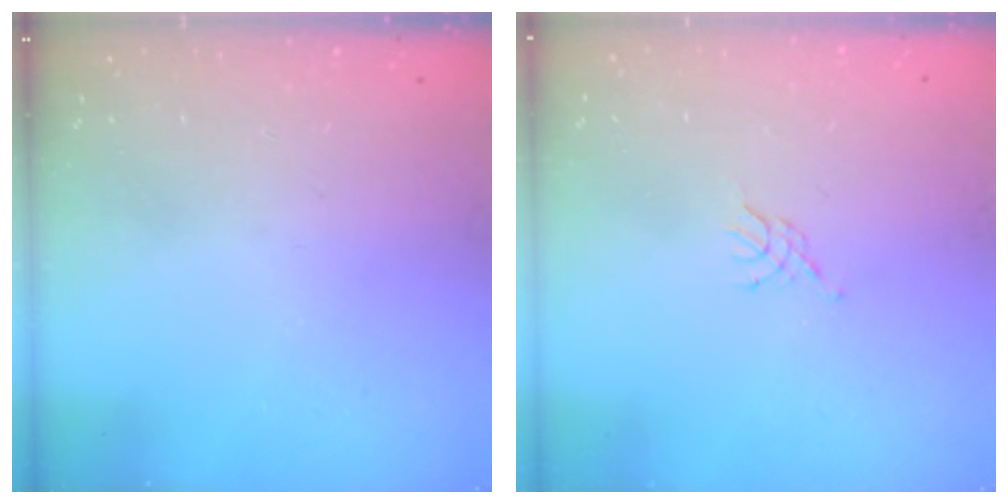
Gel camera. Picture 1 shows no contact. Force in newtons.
{"total": 2.3, "press": 2.2, "slide": 0.5}